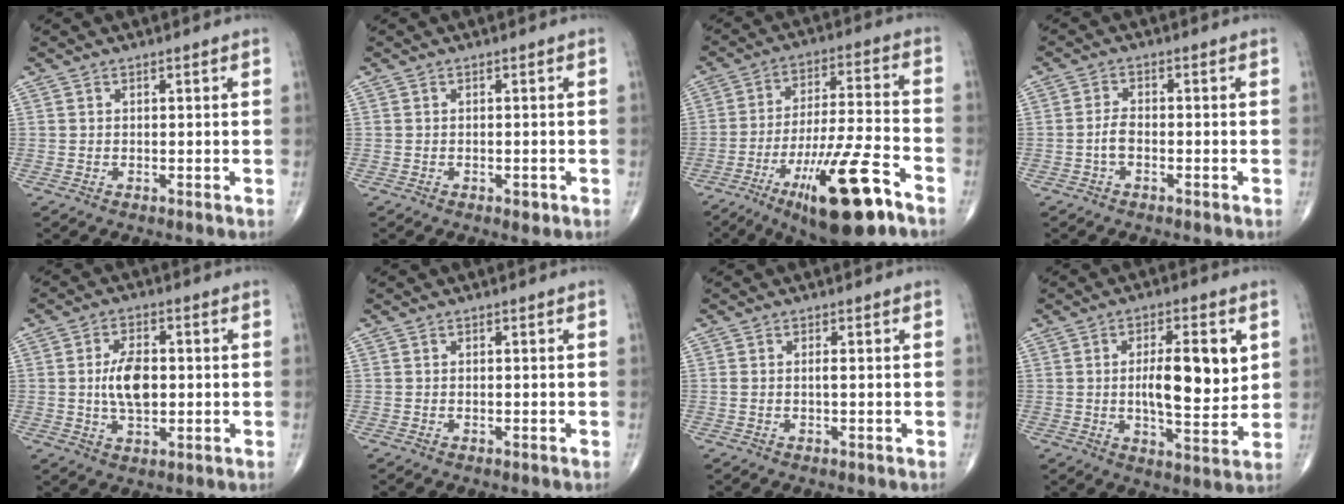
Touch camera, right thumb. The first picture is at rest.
{"total": 1.3, "force": [-0.7, 0.7, 1.0], "torque": [-0.012, 0.002, -0.008]}
{"total": 19.3, "force": [-10.5, 4.1, 15.6], "torque": [-0.281, 0.042, -0.170]}
{"total": 2.6, "force": [-1.0, 1.2, 2.1], "torque": [-0.044, 0.012, -0.023]}
{"total": 8.0, "force": [0.1, 4.4, 6.7], "torque": [-0.113, 0.001, 0.000]}
{"total": 0.0}
{"total": 1.0, "force": [0.0, 0.2, 1.0], "torque": [-0.022, 0.000, 0.001]}
{"total": 12.8, "force": [2.1, 4.6, 11.7], "torque": [-0.167, -0.018, 0.035]}